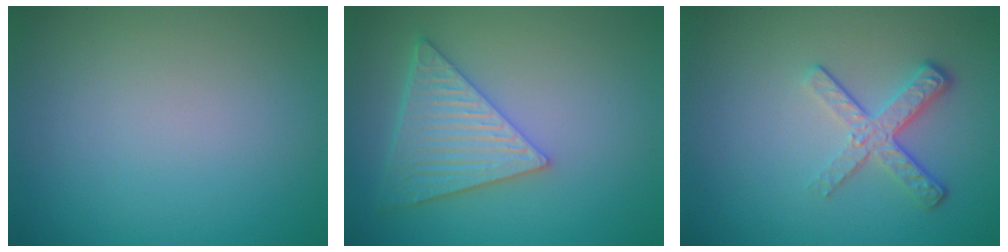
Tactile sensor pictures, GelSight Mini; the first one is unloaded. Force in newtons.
{"total": 6.0, "press": 4.9, "slide": 3.4}
{"total": 3.5, "press": 2.6, "slide": 2.4}